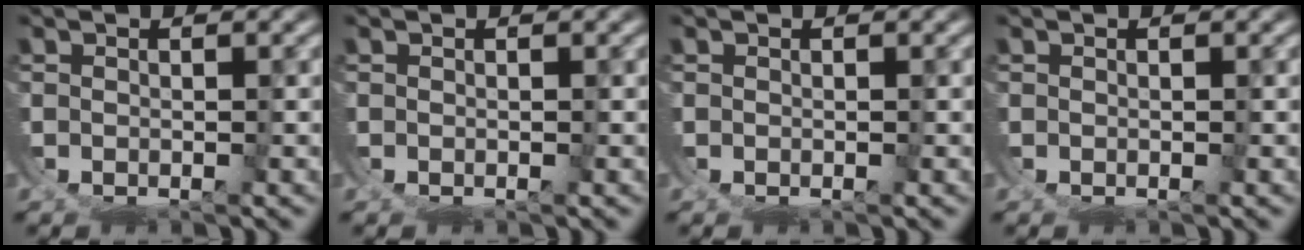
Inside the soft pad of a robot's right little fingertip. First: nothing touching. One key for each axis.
{"total": 0.0}
{"total": 0.0}
{"total": 0.0}